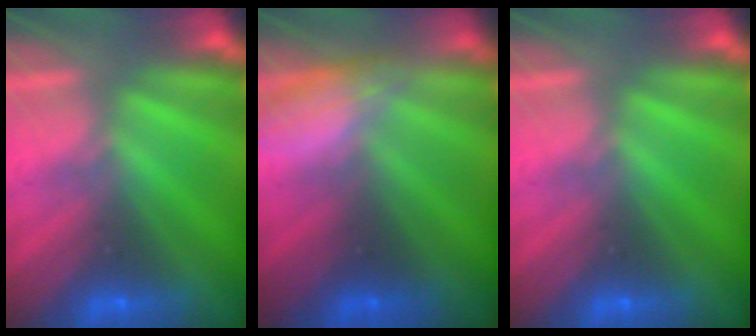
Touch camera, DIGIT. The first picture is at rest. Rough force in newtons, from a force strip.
{"total": 2.8}
{"total": 0.0}